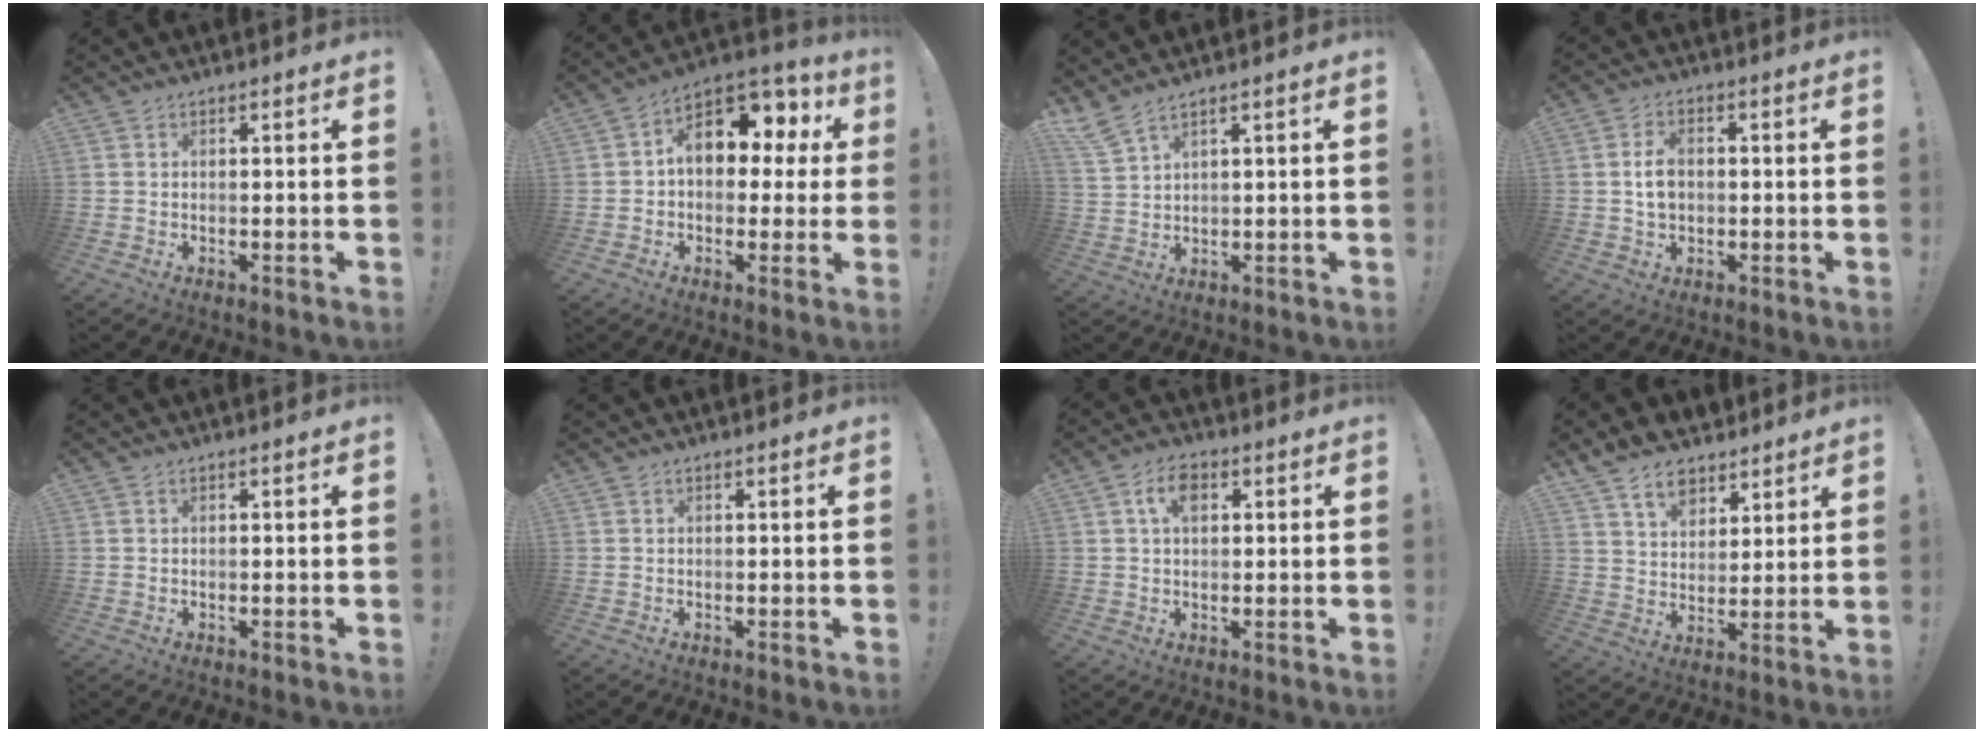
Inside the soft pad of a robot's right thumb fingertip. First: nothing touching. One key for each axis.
{"total": 13.2, "fx": 4.0, "fy": 9.1, "fz": 8.7, "tx": -0.126, "ty": -0.015, "tz": 0.075}
{"total": 4.6, "fx": 3.8, "fy": 0.4, "fz": 2.6, "tx": -0.055, "ty": -0.019, "tz": 0.071}
{"total": 5.5, "fx": 0.2, "fy": 3.8, "fz": 4.0, "tx": -0.056, "ty": 0.003, "tz": 0.001}
{"total": 0.0}
{"total": 0.0}
{"total": 6.2, "fx": 1.9, "fy": 3.6, "fz": 4.6, "tx": -0.082, "ty": 0.009, "tz": 0.035}
{"total": 10.3, "fx": 7.4, "fy": 6.3, "fz": 3.4, "tx": -0.060, "ty": -0.049, "tz": 0.142}